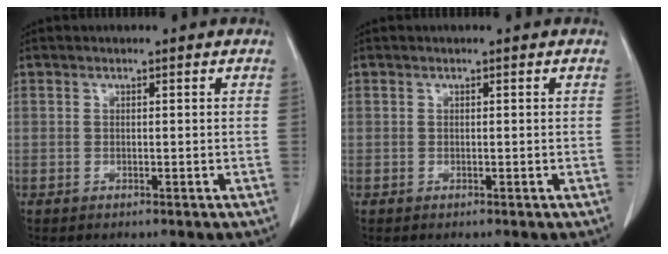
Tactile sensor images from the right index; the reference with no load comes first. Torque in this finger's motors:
{"motor_torque": [0.00, 0.00, 0.00, 0.00]}